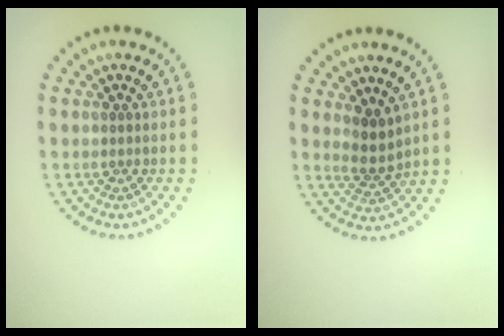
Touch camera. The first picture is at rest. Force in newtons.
{"total": 2.3, "press": 1.8, "slide": 1.3}